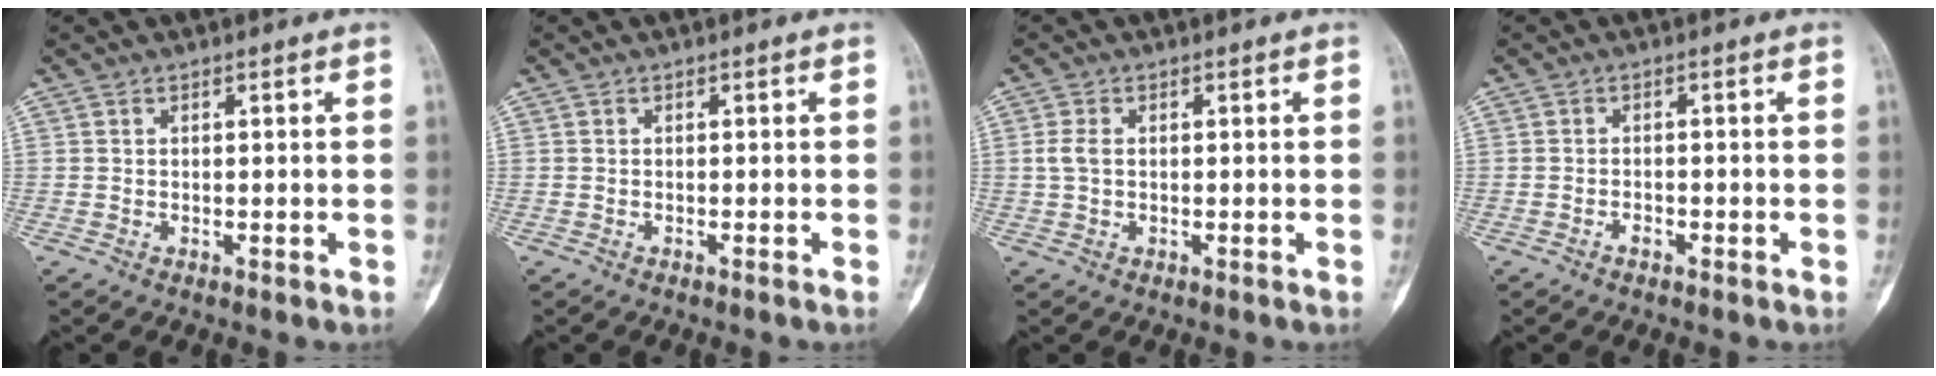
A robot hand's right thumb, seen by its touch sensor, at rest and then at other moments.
{"total": 0.5, "force": [-0.4, -0.1, 0.3], "torque": [-0.004, 0.004, -0.007]}
{"total": 2.2, "force": [0.0, 1.2, 1.8], "torque": [-0.050, 0.004, -0.002]}
{"total": 1.1, "force": [-0.8, 0.5, 0.5], "torque": [-0.014, 0.005, -0.013]}